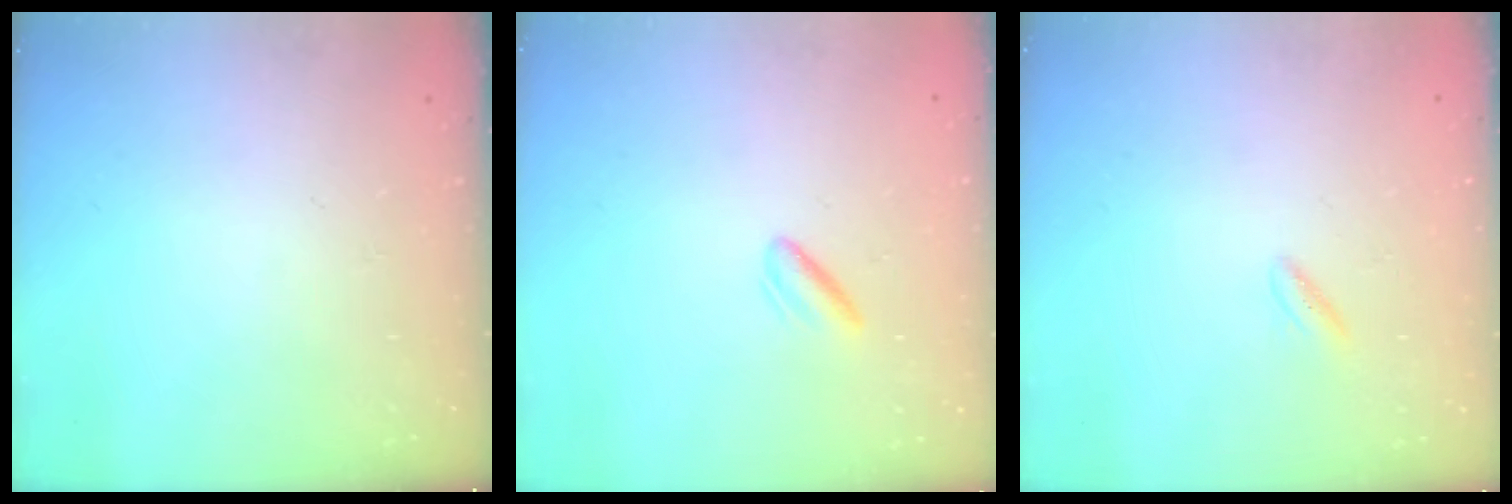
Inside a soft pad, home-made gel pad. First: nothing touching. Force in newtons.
{"total": 3.0, "press": 2.7, "slide": 1.3}
{"total": 1.3, "press": 1.2, "slide": 0.5}